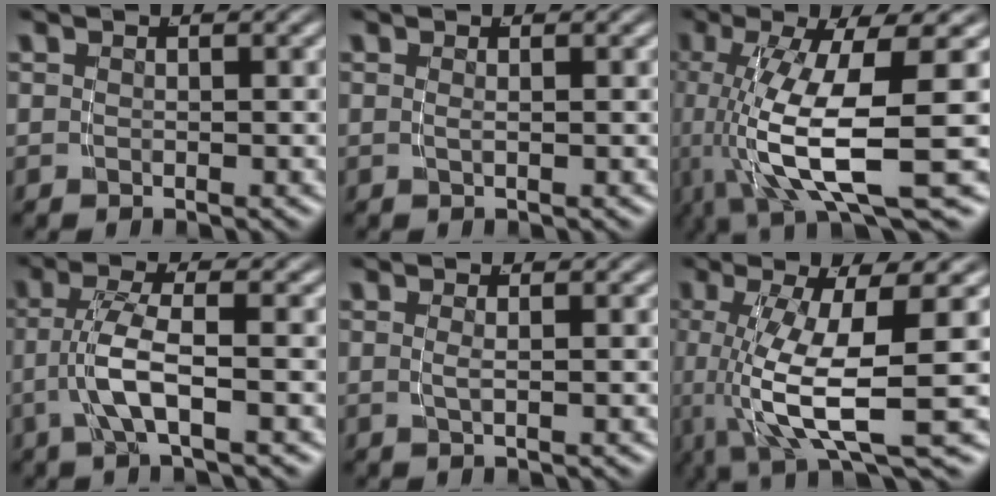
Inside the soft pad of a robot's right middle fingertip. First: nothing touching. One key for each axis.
{"total": 0.7, "fx": -0.1, "fy": -0.6, "fz": 0.3, "tx": -0.012, "ty": -0.006, "tz": 0.002}
{"total": 9.0, "fx": -2.0, "fy": 3.2, "fz": 8.2, "tx": -0.157, "ty": -0.030, "tz": -0.014}
{"total": 3.7, "fx": -0.8, "fy": 0.3, "fz": 3.6, "tx": -0.073, "ty": -0.001, "tz": -0.011}
{"total": 1.1, "fx": 0.0, "fy": -0.7, "fz": 0.8, "tx": -0.020, "ty": -0.007, "tz": 0.004}
{"total": 8.2, "fx": -1.4, "fy": 2.8, "fz": 7.6, "tx": -0.144, "ty": -0.027, "tz": -0.009}